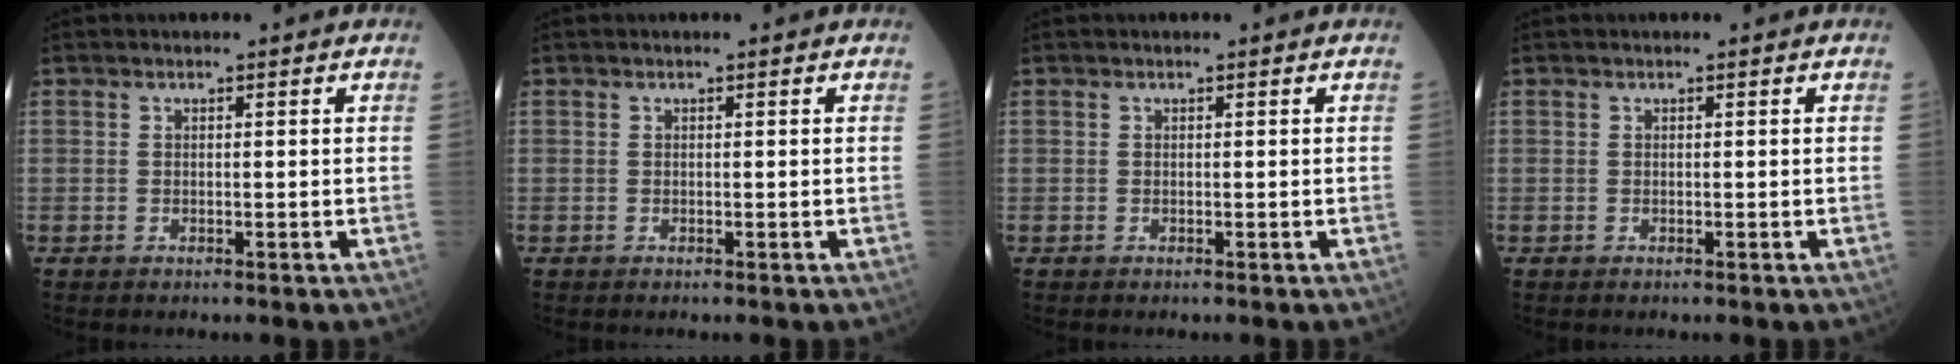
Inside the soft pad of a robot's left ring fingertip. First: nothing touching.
{"total": 0.0}
{"total": 0.0}
{"total": 0.0}